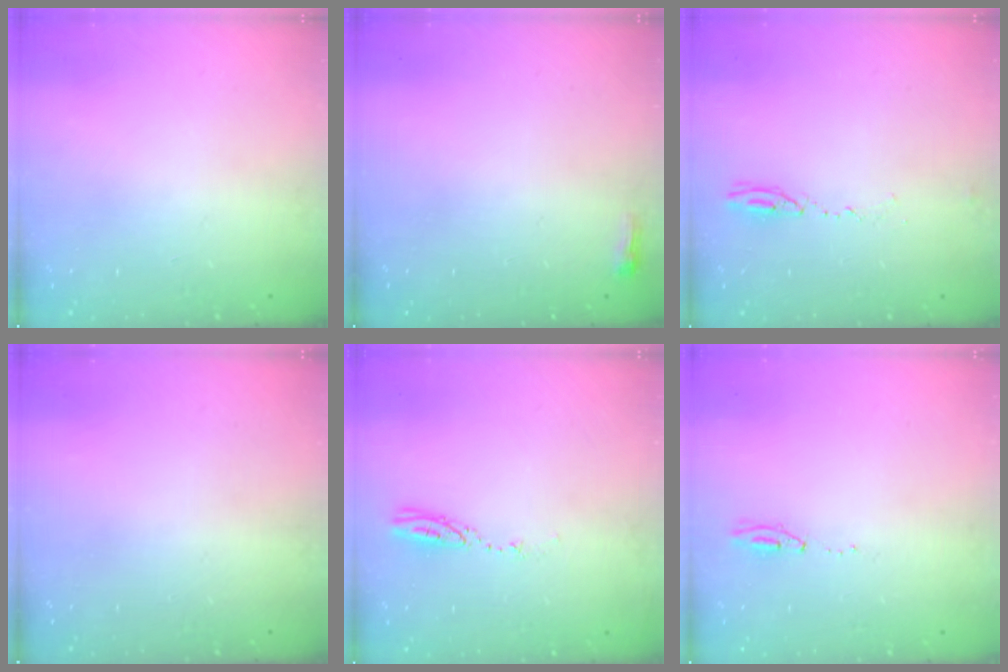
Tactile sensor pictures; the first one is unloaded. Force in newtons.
{"total": 2.6, "press": 2.5, "slide": 0.6}
{"total": 3.9, "press": 3.8, "slide": 1.2}
{"total": 0.0}
{"total": 3.8, "press": 3.8, "slide": 0.4}
{"total": 5.0, "press": 3.7, "slide": 3.3}